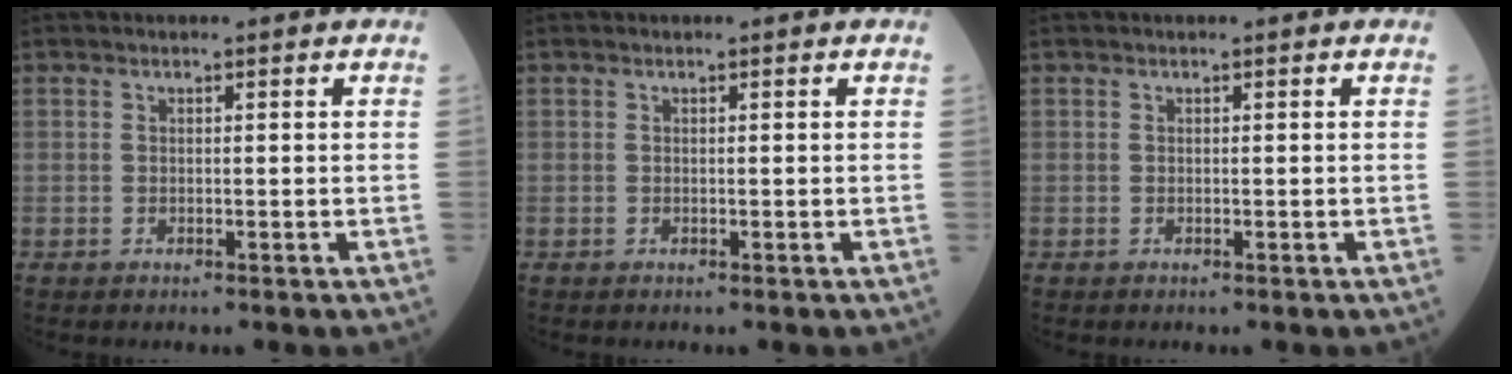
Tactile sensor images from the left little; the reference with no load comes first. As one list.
[{"total": 0.0}, {"total": 0.0}]